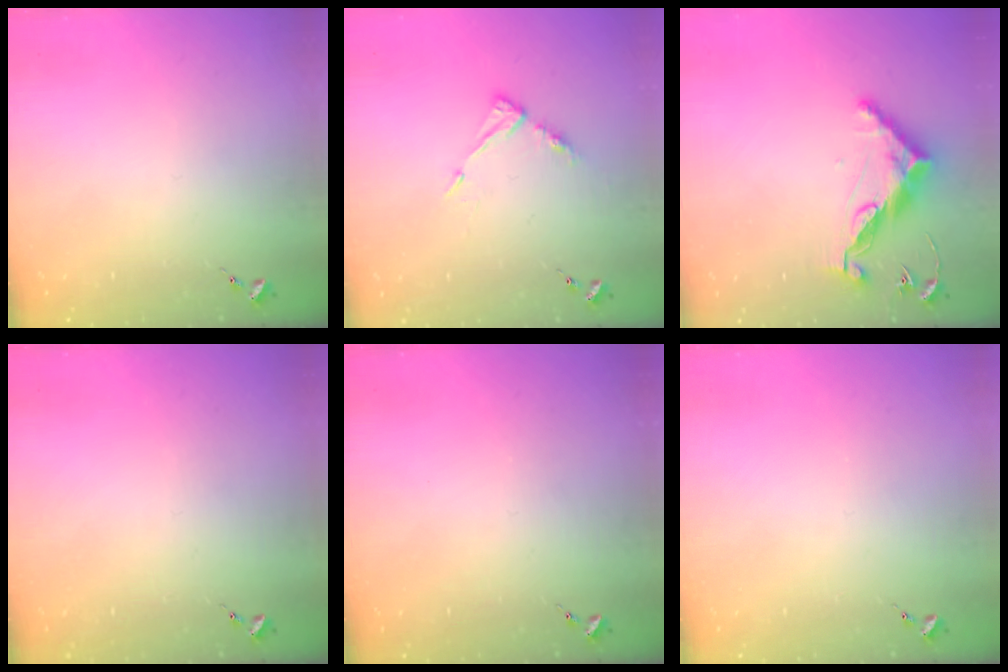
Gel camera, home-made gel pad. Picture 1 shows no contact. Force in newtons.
{"total": 6.8, "press": 6.8, "slide": 0.5}
{"total": 12.1, "press": 12.0, "slide": 0.4}
{"total": 0.0}
{"total": 0.0}
{"total": 0.0}